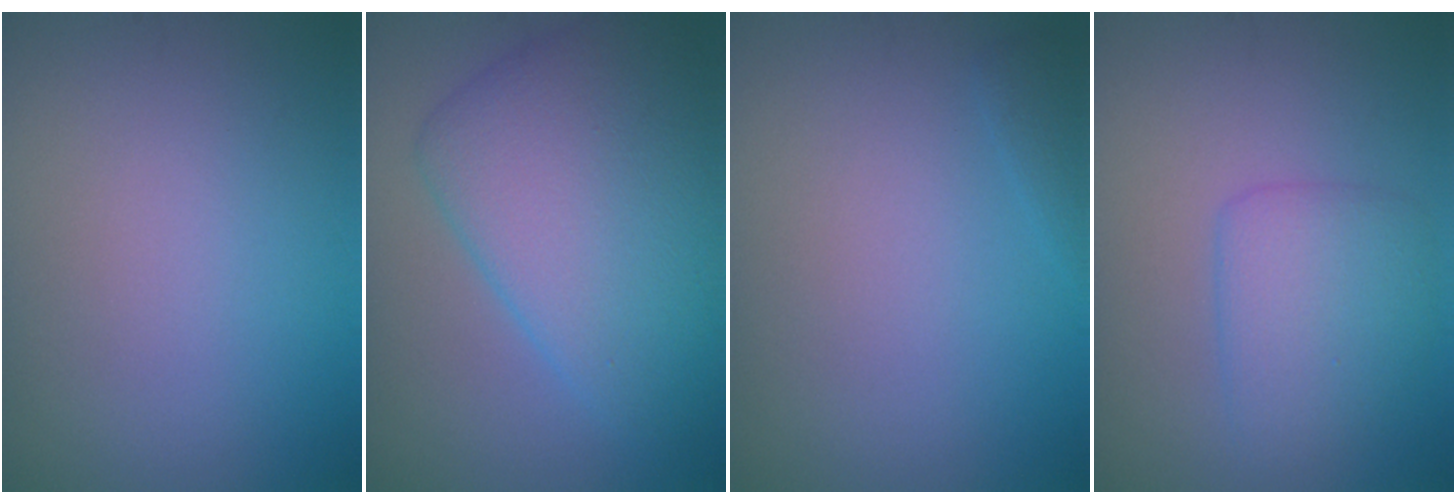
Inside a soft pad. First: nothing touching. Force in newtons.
{"total": 9.3, "press": 9.3, "slide": 0.3}
{"total": 0.8, "press": 0.8, "slide": 0.1}
{"total": 3.5, "press": 3.5, "slide": 0.1}